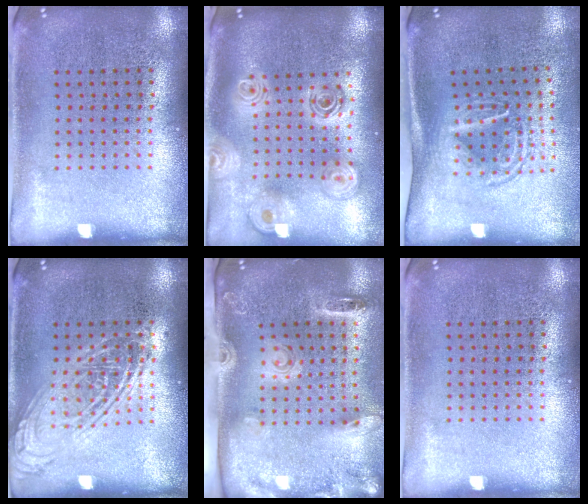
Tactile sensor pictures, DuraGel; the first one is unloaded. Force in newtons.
{"total": 2.4, "press": 1.9, "slide": 1.6}
{"total": 1.7, "press": 1.1, "slide": 1.2}
{"total": 2.4, "press": 2.4, "slide": 0.2}
{"total": 2.7, "press": 1.9, "slide": 2.0}
{"total": 0.0}